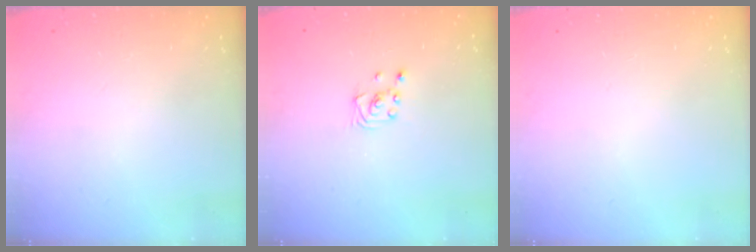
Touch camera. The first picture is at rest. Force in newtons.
{"total": 2.0, "press": 2.0, "slide": 0.1}
{"total": 0.0}